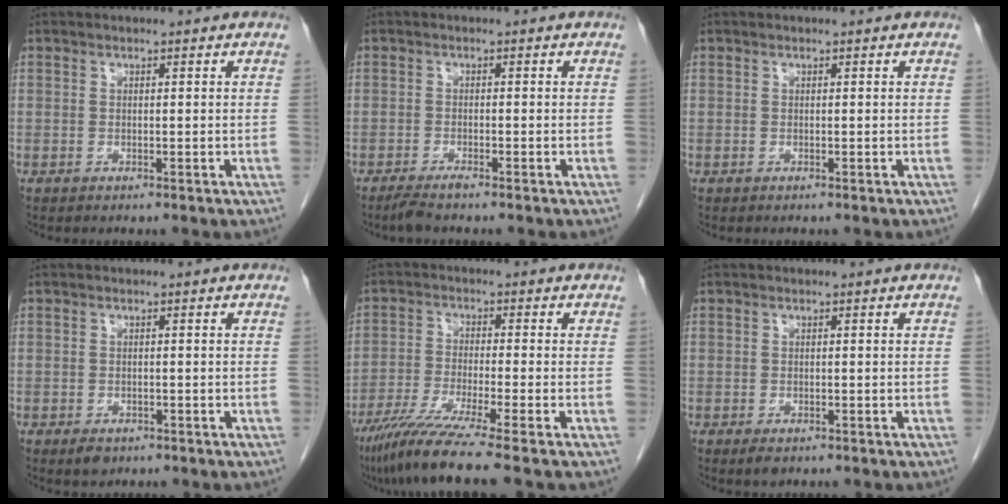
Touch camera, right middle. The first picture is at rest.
{"total": 2.2, "force": [-1.9, 0.0, 1.2], "torque": [-0.028, -0.006, -0.037]}
{"total": 0.0}
{"total": 1.9, "force": [-1.2, 1.2, 0.9], "torque": [-0.016, -0.001, -0.010]}
{"total": 9.5, "force": [-7.3, -1.8, 5.8], "torque": [-0.099, -0.038, -0.126]}
{"total": 1.6, "force": [-1.0, 0.8, 1.0], "torque": [-0.015, -0.001, -0.010]}